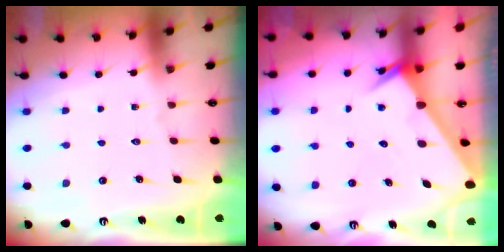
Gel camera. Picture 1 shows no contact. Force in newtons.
{"total": 3.3, "press": 3.3, "slide": 0.1}